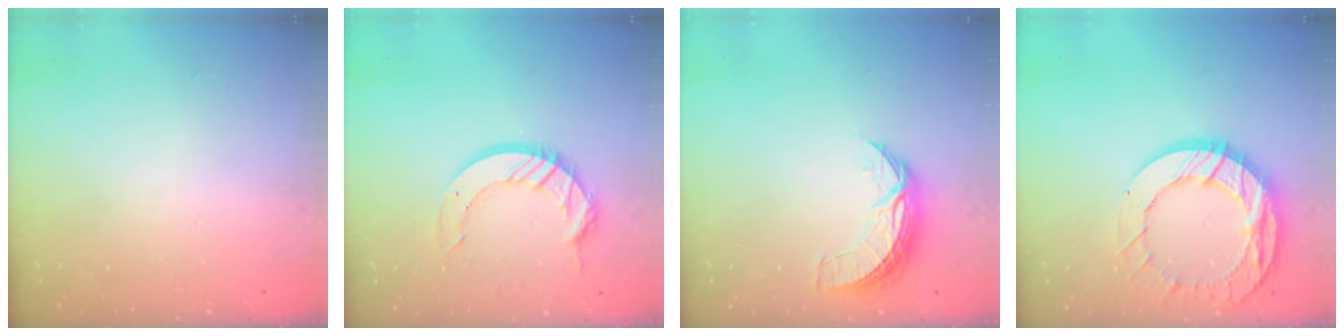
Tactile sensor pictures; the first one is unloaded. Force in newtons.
{"total": 12.2, "press": 12.1, "slide": 1.1}
{"total": 7.7, "press": 7.7, "slide": 0.7}
{"total": 16.4, "press": 16.4, "slide": 1.3}